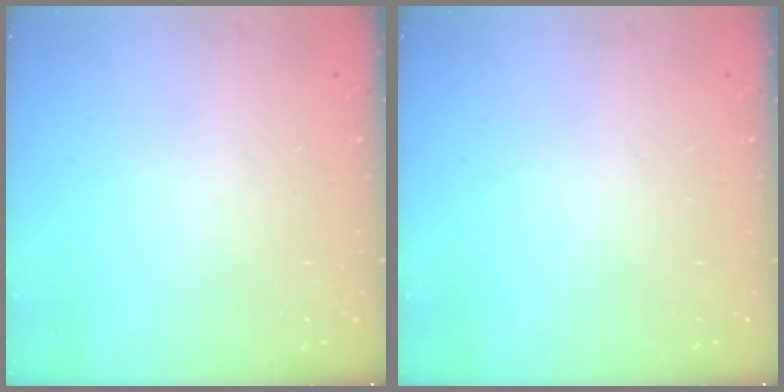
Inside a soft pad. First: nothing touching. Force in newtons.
{"total": 0.0}